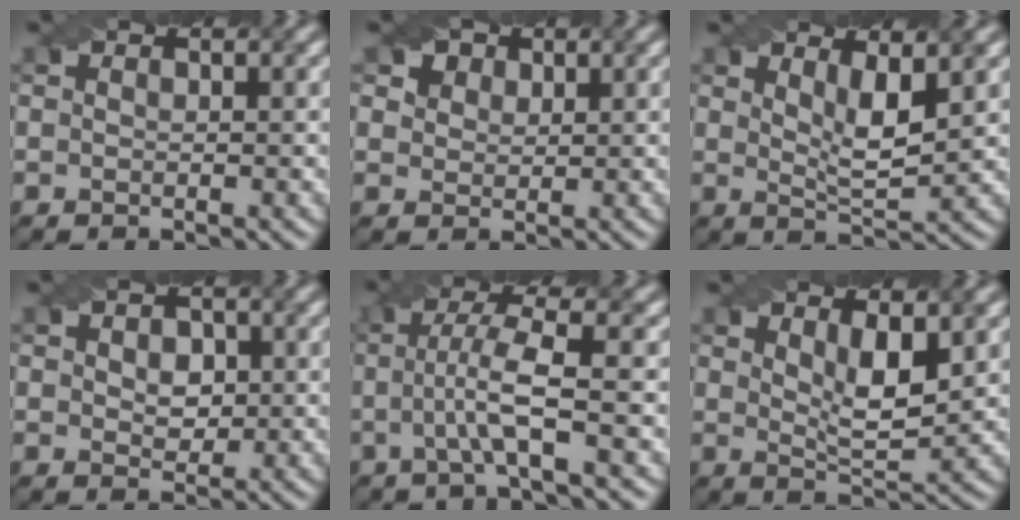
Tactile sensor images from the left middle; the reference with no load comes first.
{"total": 5.0, "force": [3.1, 3.4, 2.0], "torque": [-0.059, 0.004, 0.047]}
{"total": 3.6, "force": [1.6, 1.0, 3.1], "torque": [-0.053, -0.012, 0.026]}
{"total": 2.6, "force": [0.3, 1.9, 1.8], "torque": [-0.028, 0.000, 0.007]}
{"total": 4.5, "force": [-0.6, 0.5, 4.4], "torque": [-0.084, 0.007, -0.015]}
{"total": 4.0, "force": [1.5, 1.2, 3.5], "torque": [-0.060, -0.012, 0.028]}